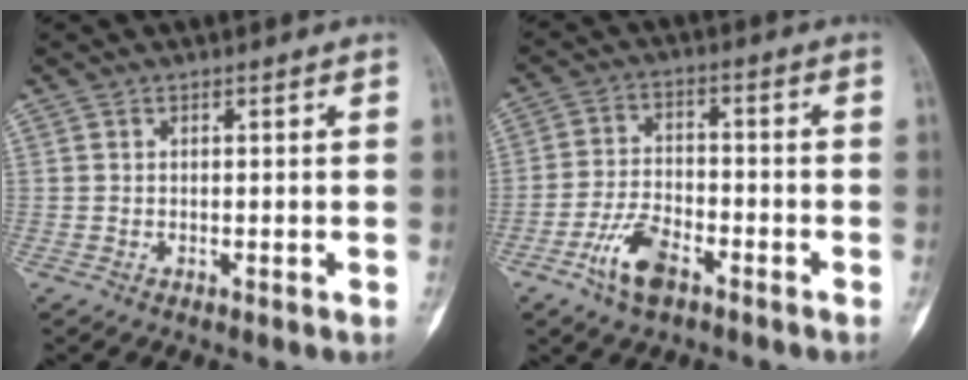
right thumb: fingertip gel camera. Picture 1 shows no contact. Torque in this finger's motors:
{"motor_torque": [1.52, 0.37, 0.64, -0.73, 0.02]}